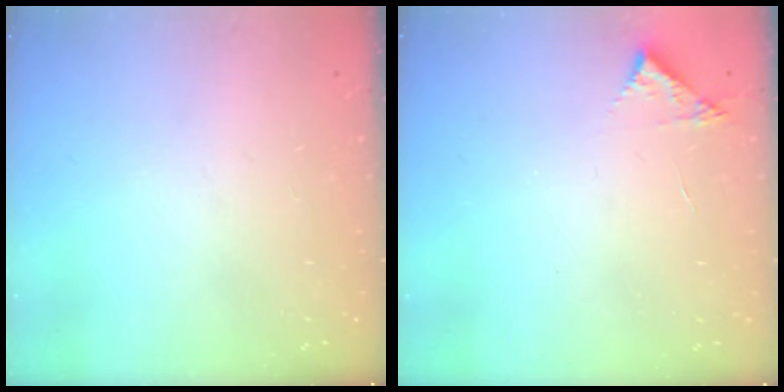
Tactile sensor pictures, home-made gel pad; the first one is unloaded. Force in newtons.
{"total": 3.6, "press": 3.6, "slide": 0.1}